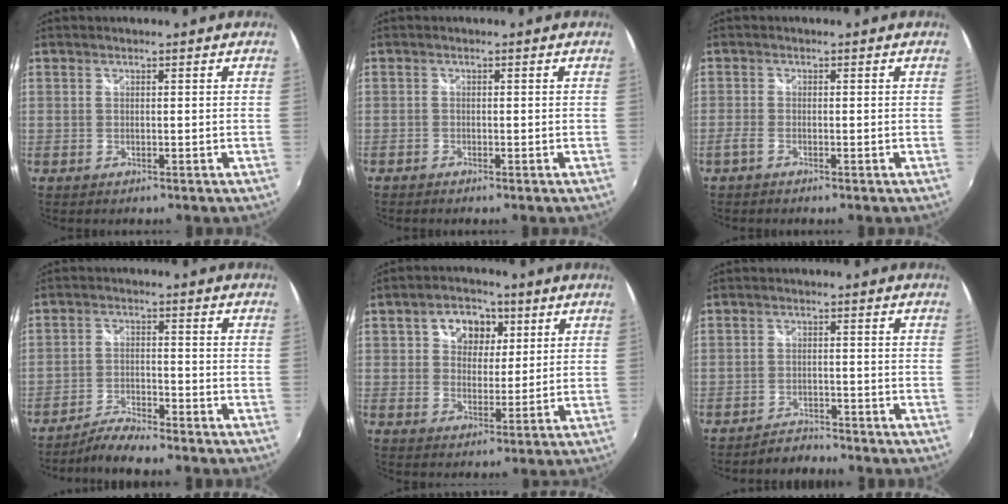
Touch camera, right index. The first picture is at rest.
{"total": 0.9, "force": [-0.8, 0.4, 0.1], "torque": [-0.008, -0.002, -0.019]}
{"total": 1.7, "force": [-1.3, 0.5, 0.9], "torque": [-0.026, -0.002, -0.030]}
{"total": 5.2, "force": [-4.9, 0.4, 1.8], "torque": [-0.050, -0.001, -0.094]}
{"total": 8.5, "force": [3.1, 6.5, 4.5], "torque": [-0.078, 0.018, 0.048]}
{"total": 3.4, "force": [-3.3, 0.9, 0.1], "torque": [-0.013, 0.004, -0.058]}